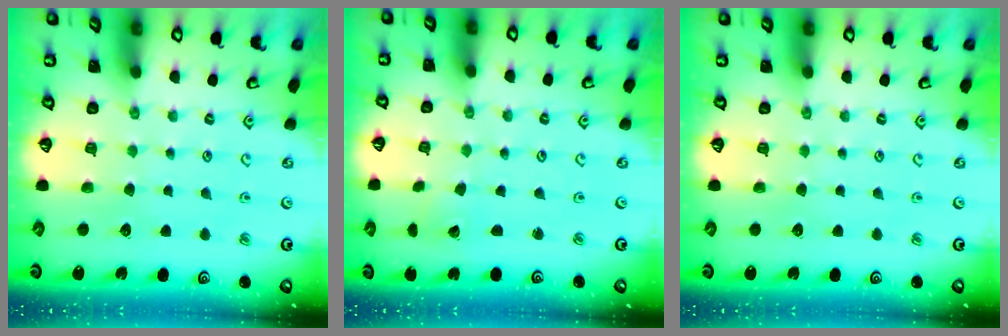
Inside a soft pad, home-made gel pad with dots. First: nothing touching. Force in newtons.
{"total": 1.3, "press": 1.3, "slide": 0.0}
{"total": 0.0}